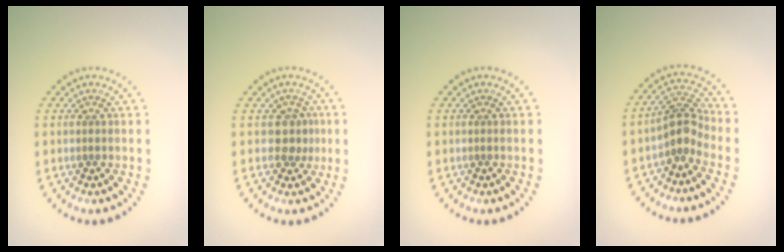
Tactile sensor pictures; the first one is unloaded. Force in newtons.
{"total": 1.9, "press": 1.6, "slide": 1.0}
{"total": 0.0}
{"total": 2.9, "press": 2.3, "slide": 1.8}